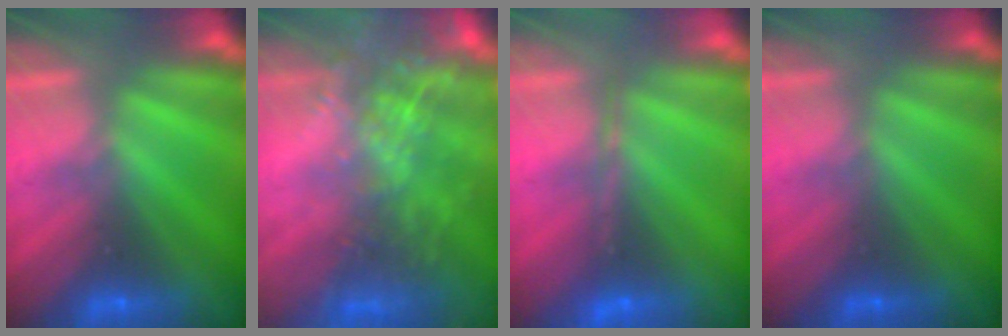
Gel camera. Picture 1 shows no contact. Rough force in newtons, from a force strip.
{"total": 5.7}
{"total": 1.7}
{"total": 2.5}